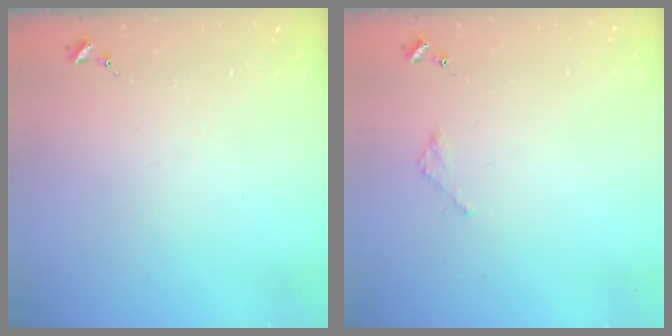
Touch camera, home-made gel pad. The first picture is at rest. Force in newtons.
{"total": 2.1, "press": 2.1, "slide": 0.2}